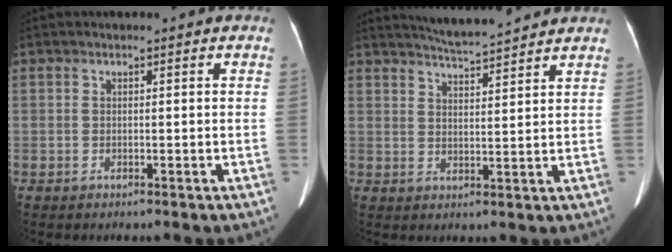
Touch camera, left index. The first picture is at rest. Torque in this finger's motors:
{"motor_torque": [0.29, -0.48, -0.04, 0.01]}